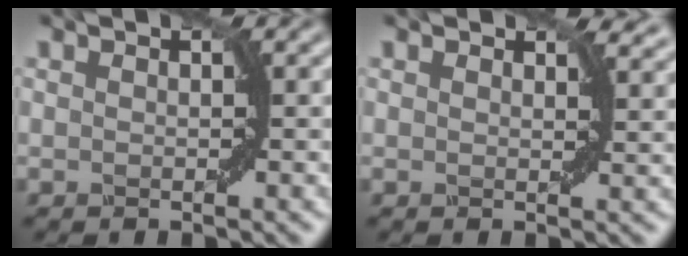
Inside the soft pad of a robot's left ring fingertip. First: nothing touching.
{"total": 2.3, "force": [2.0, 0.8, 0.8], "torque": [-0.016, 0.000, 0.022]}